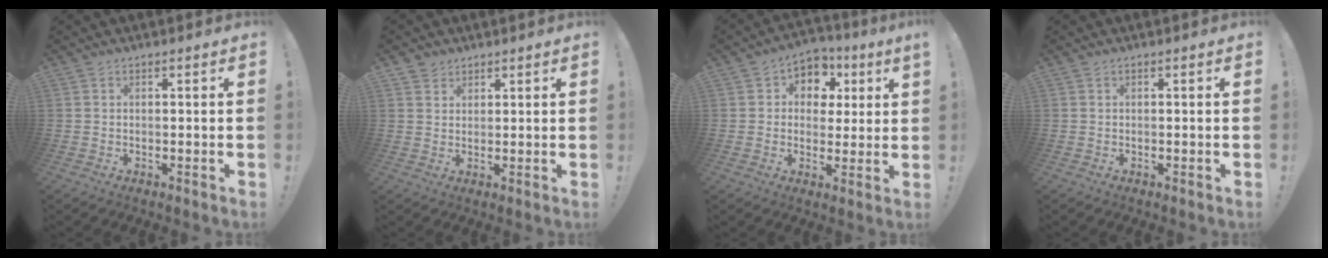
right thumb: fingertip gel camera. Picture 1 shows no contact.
{"total": 3.2, "force": [2.4, 2.2, 0.0], "torque": [0.003, -0.012, 0.044]}
{"total": 7.6, "force": [2.7, 6.6, 2.6], "torque": [-0.025, -0.017, 0.054]}
{"total": 0.0}